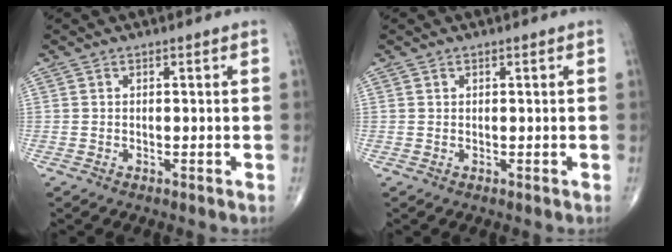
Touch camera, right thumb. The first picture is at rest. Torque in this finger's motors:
{"motor_torque": [-0.28, 0.15, -0.09, -0.15, -0.03]}